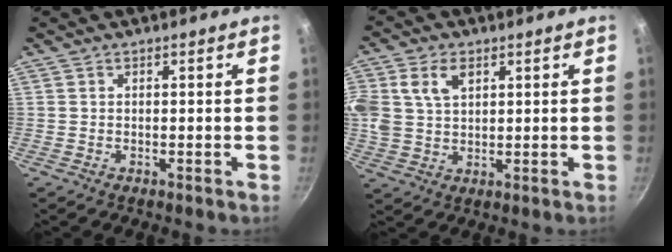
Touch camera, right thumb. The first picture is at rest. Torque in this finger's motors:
{"motor_torque": [0.24, 0.61, 0.12, 0.09, 0.18]}